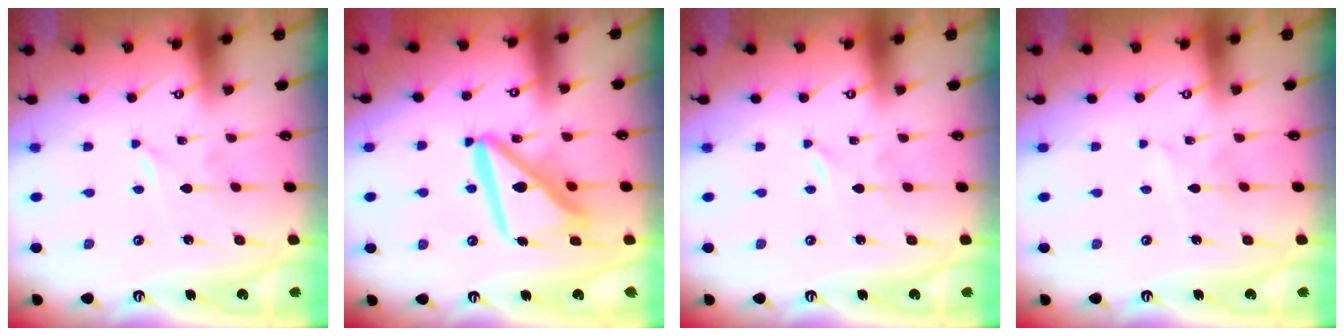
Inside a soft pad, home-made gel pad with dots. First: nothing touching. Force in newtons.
{"total": 15.1, "press": 15.0, "slide": 1.8}
{"total": 0.0}
{"total": 2.8, "press": 2.8, "slide": 0.3}